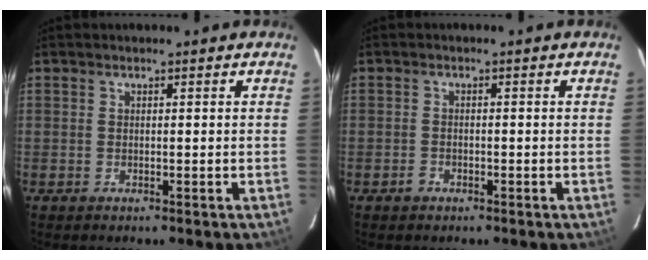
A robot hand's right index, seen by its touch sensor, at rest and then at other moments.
{"total": 1.5, "force": [-1.0, 1.1, 0.5], "torque": [-0.008, 0.002, -0.016]}